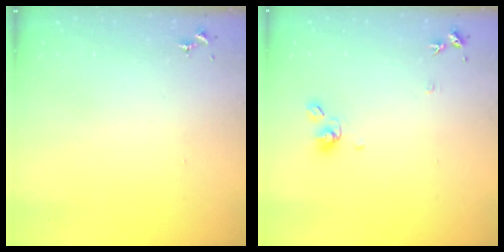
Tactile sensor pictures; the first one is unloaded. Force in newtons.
{"total": 7.9, "press": 7.9, "slide": 0.8}